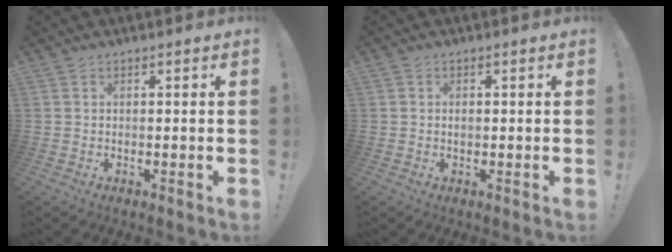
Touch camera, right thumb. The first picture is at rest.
{"total": 0.7, "force": [-0.2, 0.4, 0.5], "torque": [-0.004, 0.001, -0.005]}